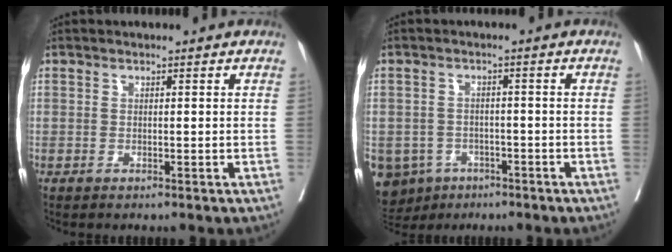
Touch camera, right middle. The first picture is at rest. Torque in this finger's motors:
{"motor_torque": [1.57, -0.57, 1.05, 0.21]}